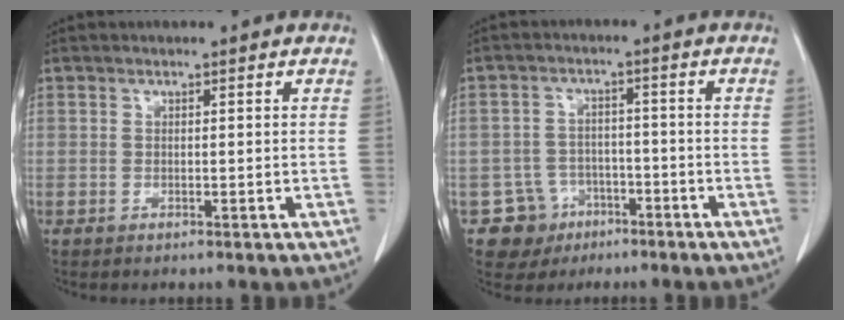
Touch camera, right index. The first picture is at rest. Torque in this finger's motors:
{"motor_torque": [-0.38, -0.03, -0.80, -0.12]}